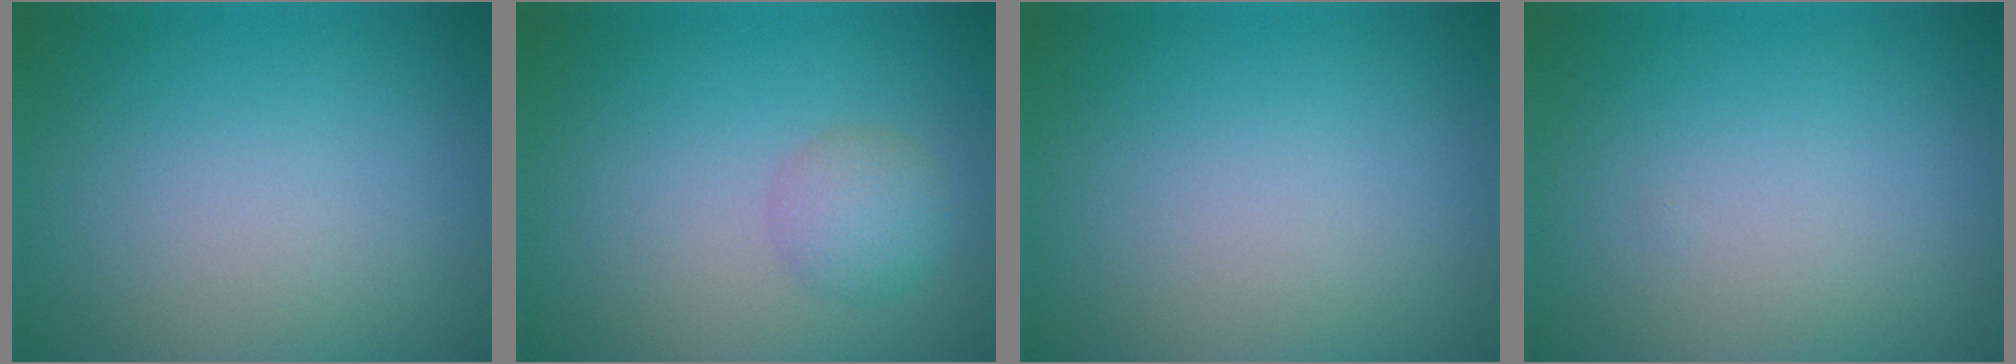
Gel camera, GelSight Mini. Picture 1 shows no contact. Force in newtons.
{"total": 2.5, "press": 2.5, "slide": 0.1}
{"total": 0.0}
{"total": 0.0}